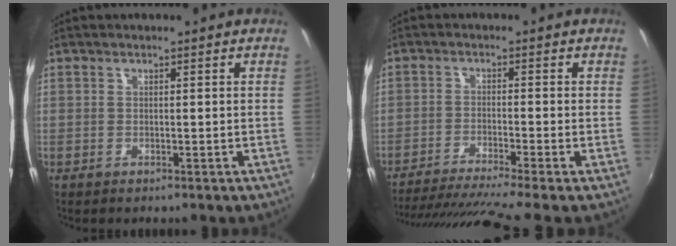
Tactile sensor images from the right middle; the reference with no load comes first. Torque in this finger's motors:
{"motor_torque": [1.07, -1.07, 0.16, 0.06]}